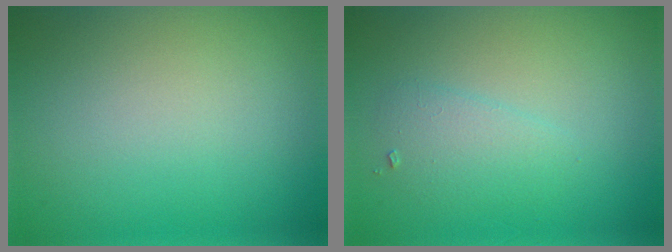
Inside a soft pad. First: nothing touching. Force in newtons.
{"total": 2.0, "press": 2.0, "slide": 0.1}